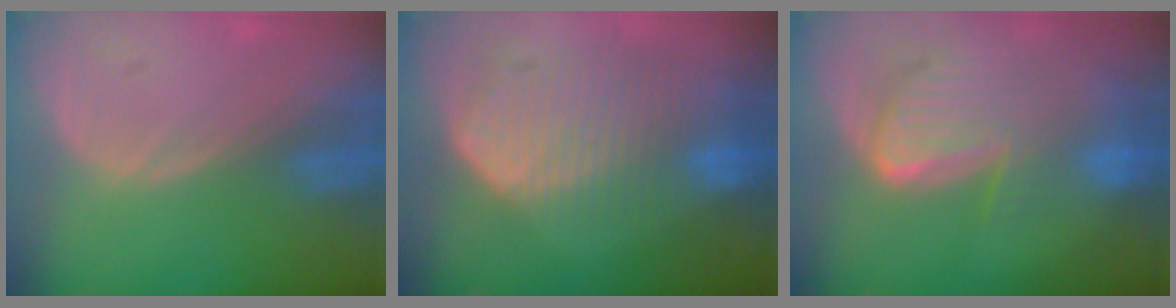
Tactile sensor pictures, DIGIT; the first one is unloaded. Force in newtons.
{"total": 10.4, "press": 9.0, "slide": 5.1}
{"total": 9.9, "press": 8.4, "slide": 5.1}